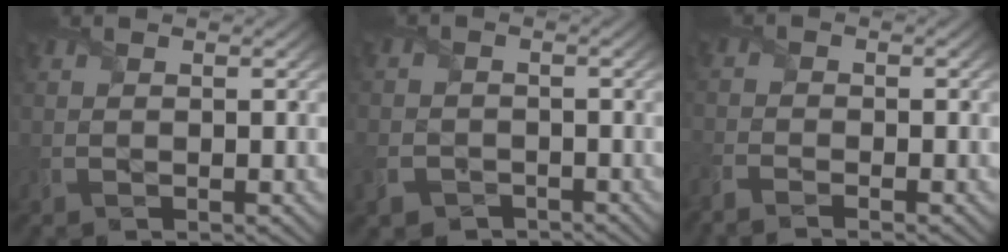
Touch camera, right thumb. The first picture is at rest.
{"total": 4.1, "force": [-2.5, 3.0, 1.2], "torque": [-0.037, -0.016, -0.055]}
{"total": 2.8, "force": [-2.5, 0.5, 1.2], "torque": [-0.036, -0.008, -0.061]}